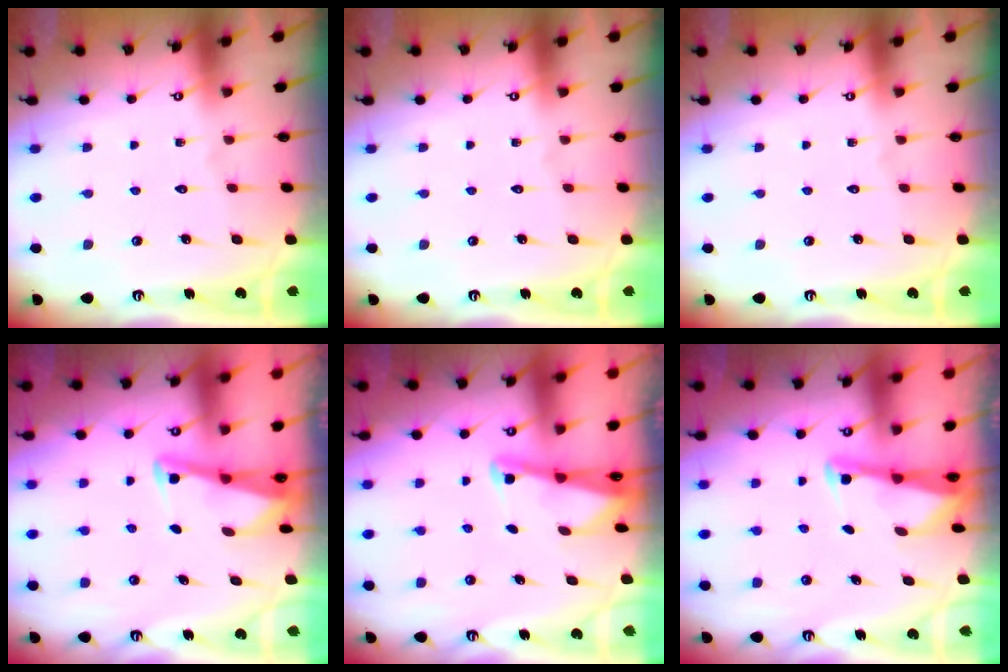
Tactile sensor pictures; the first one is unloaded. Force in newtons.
{"total": 0.0}
{"total": 0.0}
{"total": 3.0, "press": 2.9, "slide": 0.4}
{"total": 2.1, "press": 2.1, "slide": 0.3}
{"total": 2.8, "press": 2.8, "slide": 0.2}